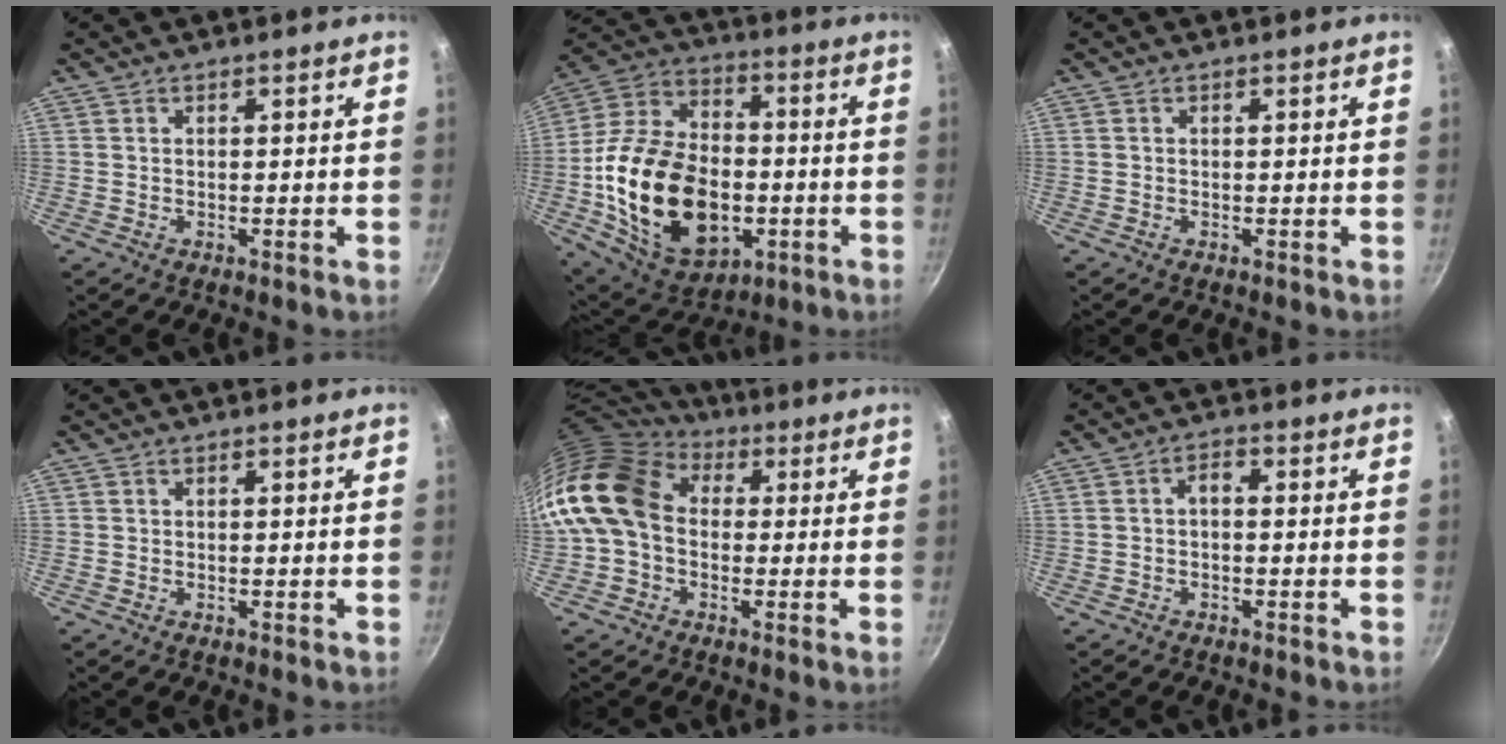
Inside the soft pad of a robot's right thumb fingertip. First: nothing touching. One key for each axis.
{"total": 26.9, "fx": -4.7, "fy": 17.6, "fz": 19.8, "tx": -0.336, "ty": 0.029, "tz": -0.072}
{"total": 0.0}
{"total": 0.0}
{"total": 14.9, "fx": 1.0, "fy": 11.4, "fz": 9.5, "tx": -0.161, "ty": 0.025, "tz": 0.000}
{"total": 2.3, "fx": -0.6, "fy": 1.3, "fz": 1.8, "tx": -0.030, "ty": 0.019, "tz": -0.012}